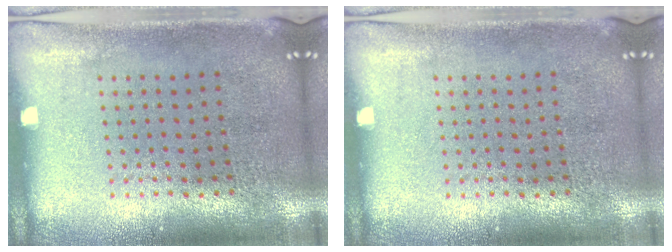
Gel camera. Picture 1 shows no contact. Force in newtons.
{"total": 0.0}